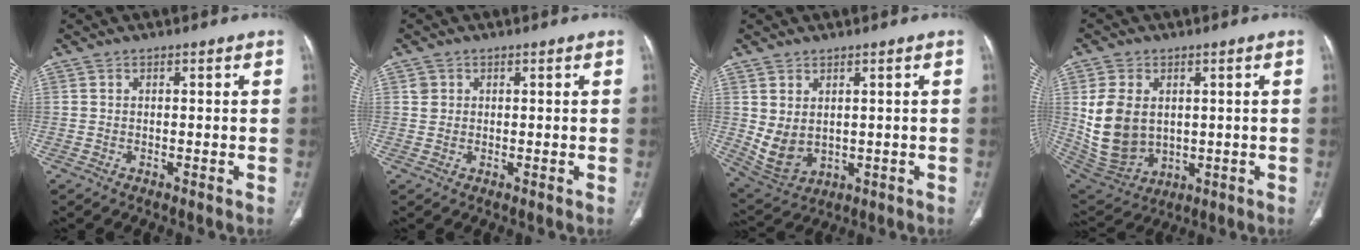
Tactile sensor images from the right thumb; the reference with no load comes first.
{"total": 1.6, "force": [0.6, 1.4, 0.3], "torque": [0.004, -0.001, 0.009]}
{"total": 7.6, "force": [0.8, 5.1, 5.6], "torque": [-0.097, -0.011, 0.043]}
{"total": 13.6, "force": [1.7, 9.9, 9.1], "torque": [-0.164, -0.010, 0.058]}